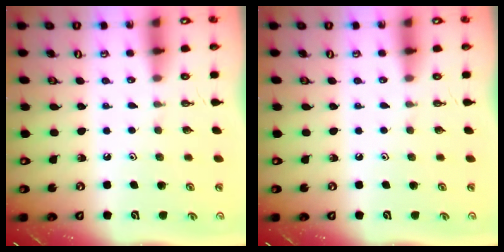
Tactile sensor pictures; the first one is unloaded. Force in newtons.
{"total": 0.0}